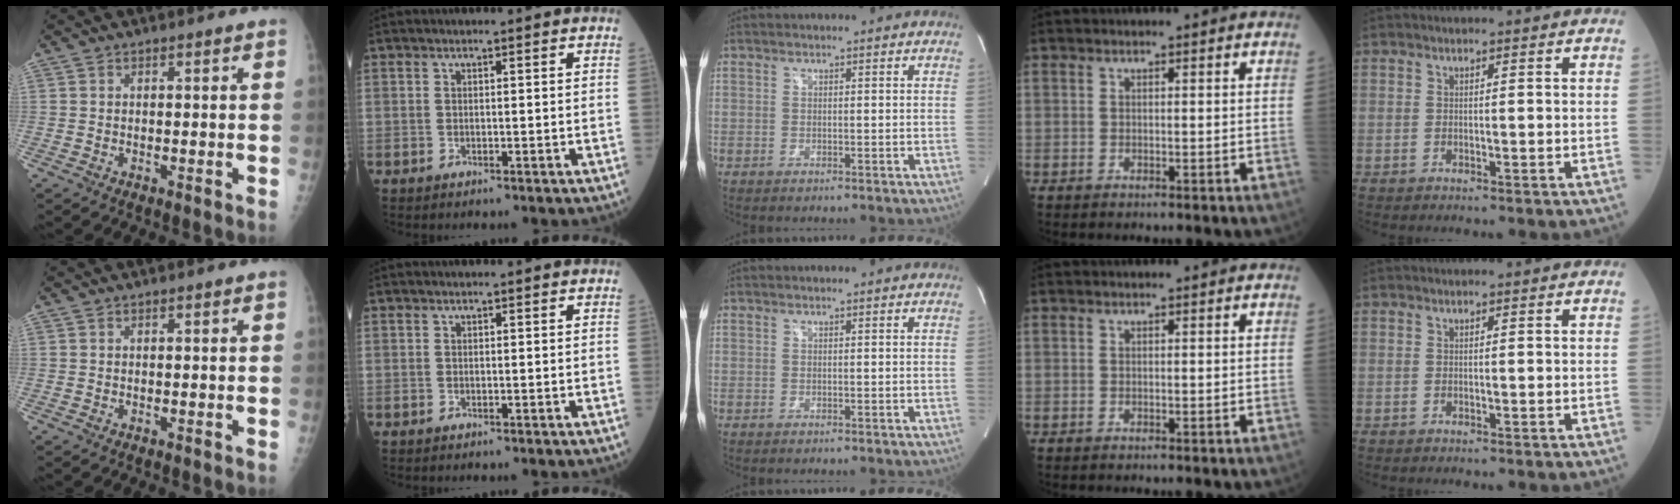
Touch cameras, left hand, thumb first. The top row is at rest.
{}